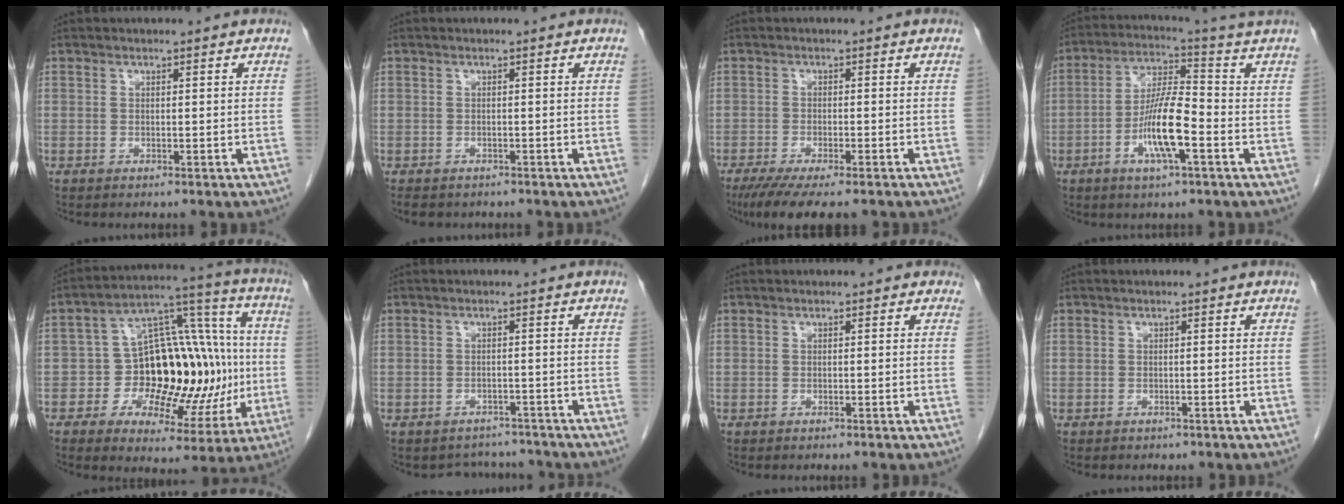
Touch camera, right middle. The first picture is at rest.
{"total": 4.2, "force": [-3.5, 1.9, 1.3], "torque": [-0.017, -0.003, -0.044]}
{"total": 9.2, "force": [-7.1, 1.5, 5.6], "torque": [-0.081, -0.019, -0.111]}
{"total": 8.0, "force": [-1.9, -0.6, 7.8], "torque": [-0.155, 0.001, -0.035]}
{"total": 19.1, "force": [-1.2, 10.4, 15.9], "torque": [-0.214, 0.047, -0.010]}
{"total": 4.1, "force": [-3.7, 1.8, -0.6], "torque": [0.010, 0.015, -0.046]}
{"total": 0.0}
{"total": 0.0}